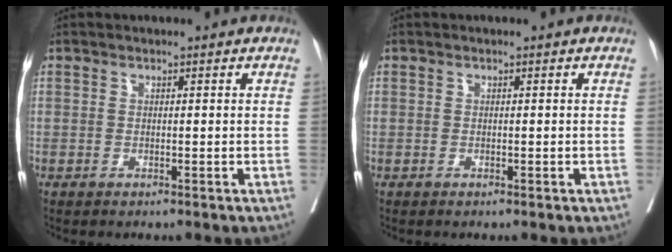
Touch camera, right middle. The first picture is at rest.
{"total": 0.0}